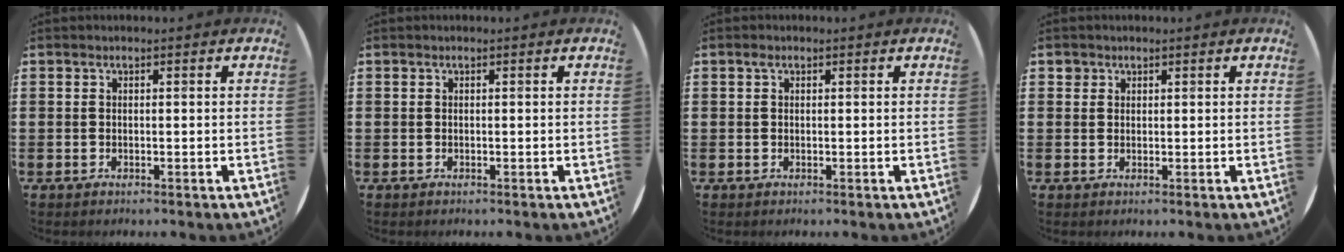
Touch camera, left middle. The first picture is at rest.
{"total": 0.0}
{"total": 0.6, "force": [0.3, 0.3, 0.4], "torque": [0.000, -0.002, 0.004]}
{"total": 1.1, "force": [0.8, 0.7, -0.1], "torque": [0.010, 0.000, 0.015]}